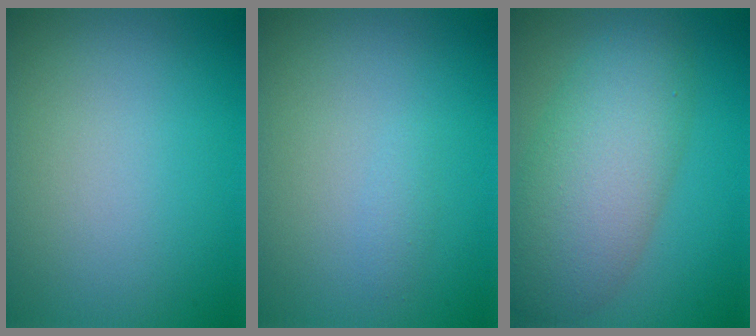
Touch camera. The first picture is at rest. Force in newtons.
{"total": 0.6, "press": 0.6, "slide": 0.0}
{"total": 7.9, "press": 7.9, "slide": 0.3}